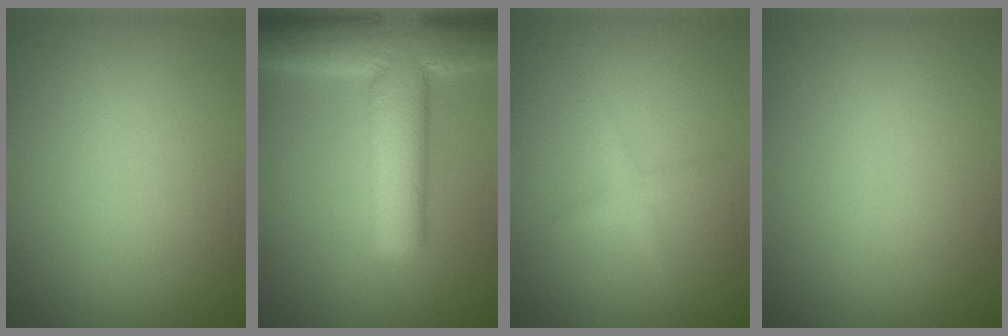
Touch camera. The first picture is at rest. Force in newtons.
{"total": 11.0, "press": 10.9, "slide": 0.7}
{"total": 1.3, "press": 1.3, "slide": 0.1}
{"total": 0.0}